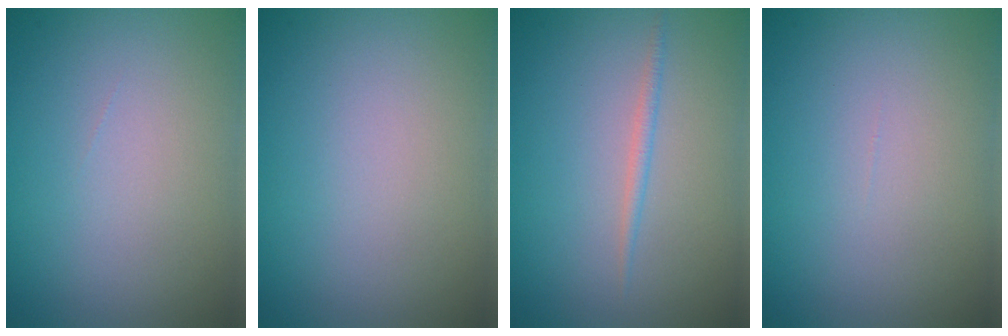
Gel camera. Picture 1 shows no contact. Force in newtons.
{"total": 0.0}
{"total": 0.7, "press": 0.7, "slide": 0.1}
{"total": 0.0}